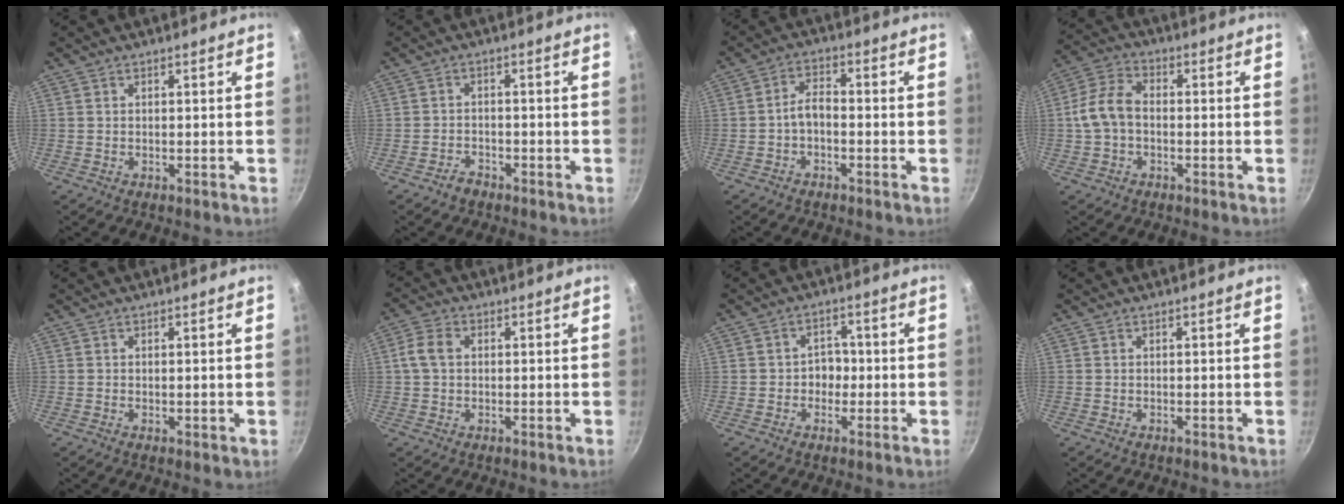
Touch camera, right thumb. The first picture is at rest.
{"total": 2.1, "force": [-1.8, 1.1, 0.5], "torque": [-0.009, 0.008, -0.032]}
{"total": 4.2, "force": [-1.2, 2.4, 3.2], "torque": [-0.051, 0.023, -0.030]}
{"total": 8.0, "force": [-0.7, 5.5, 5.8], "torque": [-0.115, 0.027, -0.023]}
{"total": 0.8, "force": [0.0, 0.3, 0.8], "torque": [-0.012, -0.006, 0.001]}
{"total": 4.7, "force": [0.6, 3.4, 3.2], "torque": [-0.068, 0.013, 0.009]}
{"total": 3.9, "force": [-0.6, 3.2, 2.1], "torque": [-0.003, 0.011, -0.019]}
{"total": 0.0}